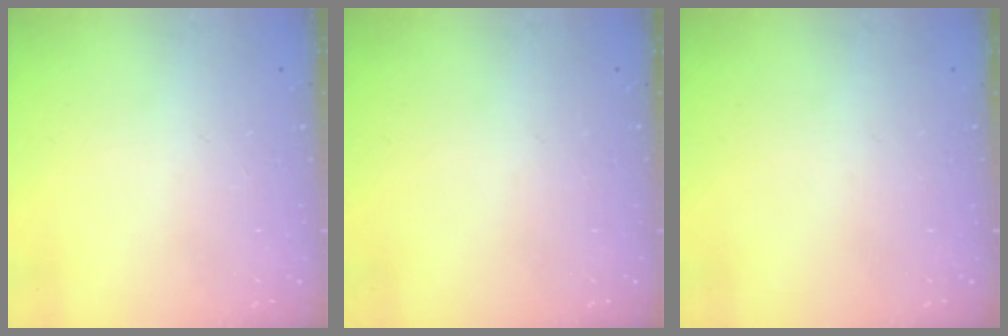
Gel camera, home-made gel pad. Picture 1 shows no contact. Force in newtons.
{"total": 0.0}
{"total": 0.0}